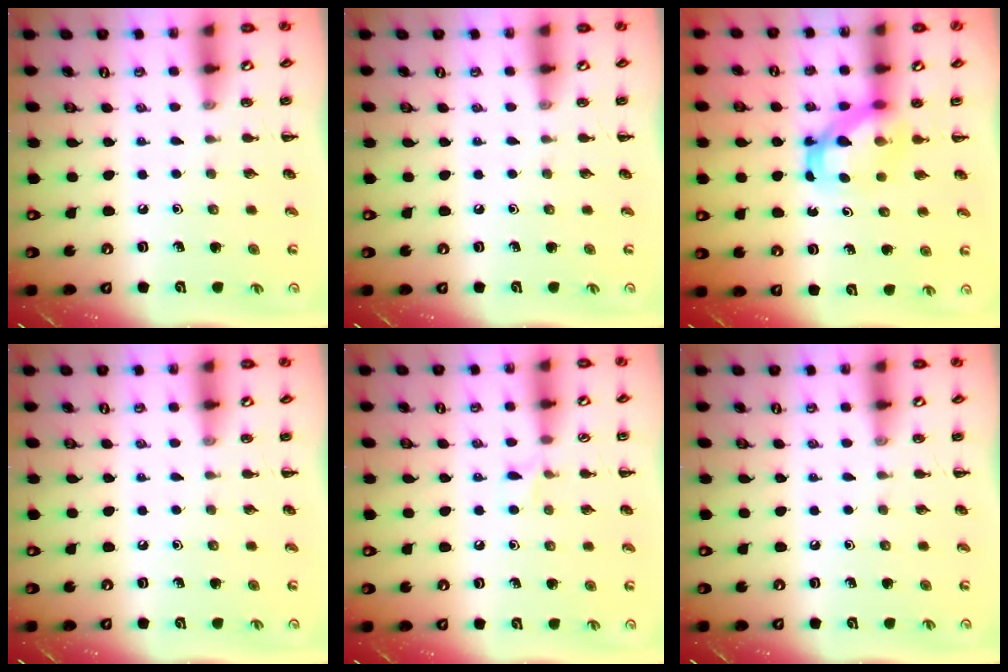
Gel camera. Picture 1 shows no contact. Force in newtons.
{"total": 0.0}
{"total": 5.3, "press": 5.2, "slide": 1.2}
{"total": 0.0}
{"total": 4.3, "press": 4.1, "slide": 1.5}
{"total": 0.0}